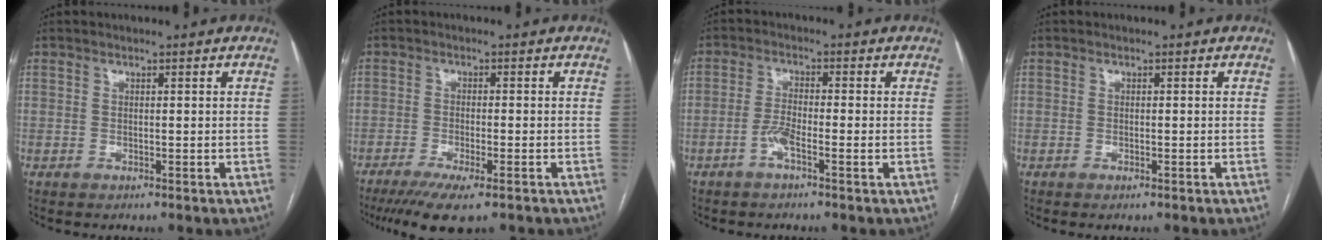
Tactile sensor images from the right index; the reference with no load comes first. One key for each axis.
{"total": 8.6, "fx": -6.1, "fy": 1.3, "fz": 5.9, "tx": -0.090, "ty": -0.019, "tz": -0.094}
{"total": 3.4, "fx": -1.8, "fy": 0.3, "fz": 2.9, "tx": -0.061, "ty": 0.003, "tz": -0.038}
{"total": 0.6, "fx": -0.4, "fy": 0.0, "fz": 0.4, "tx": -0.008, "ty": -0.002, "tz": -0.005}